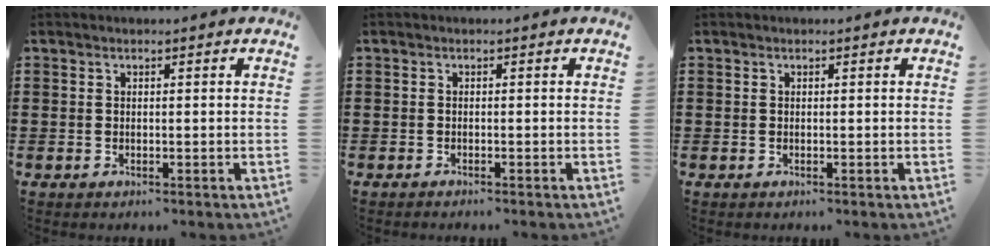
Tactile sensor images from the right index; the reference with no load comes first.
{"total": 0.6, "force": [-0.6, 0.0, 0.1], "torque": [-0.003, -0.002, -0.011]}
{"total": 0.0}